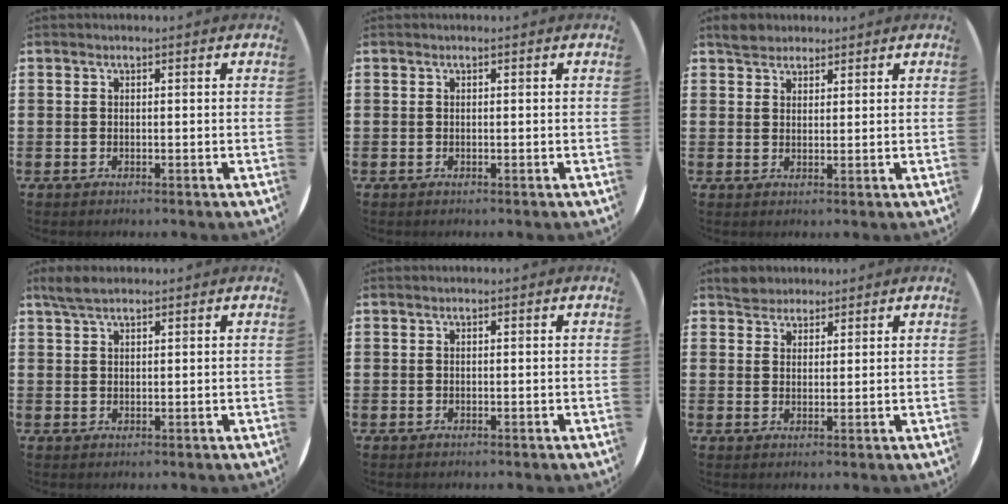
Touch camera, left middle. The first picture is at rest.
{"total": 0.0}
{"total": 2.6, "force": [2.4, 1.2, 0.0], "torque": [0.001, 0.004, 0.046]}
{"total": 3.0, "force": [2.3, 1.0, 1.7], "torque": [-0.038, 0.006, 0.043]}
{"total": 0.0}
{"total": 2.9, "force": [2.7, 1.2, -0.1], "torque": [0.002, 0.002, 0.052]}